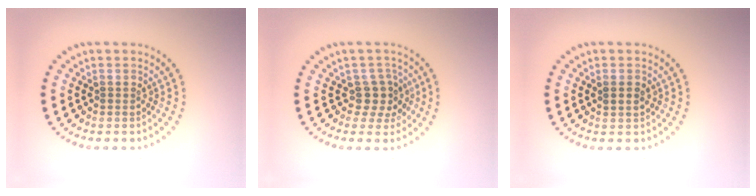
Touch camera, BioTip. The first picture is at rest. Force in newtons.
{"total": 2.4, "press": 1.9, "slide": 1.5}
{"total": 1.2, "press": 1.1, "slide": 0.4}